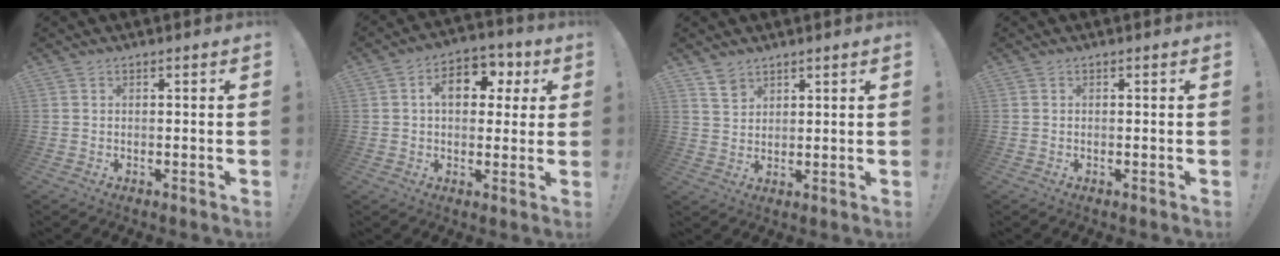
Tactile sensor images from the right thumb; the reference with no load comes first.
{"total": 10.9, "force": [2.8, 7.4, 7.5], "torque": [-0.099, 0.002, 0.047]}
{"total": 4.9, "force": [3.6, 3.0, 1.5], "torque": [-0.022, -0.020, 0.068]}
{"total": 0.0}